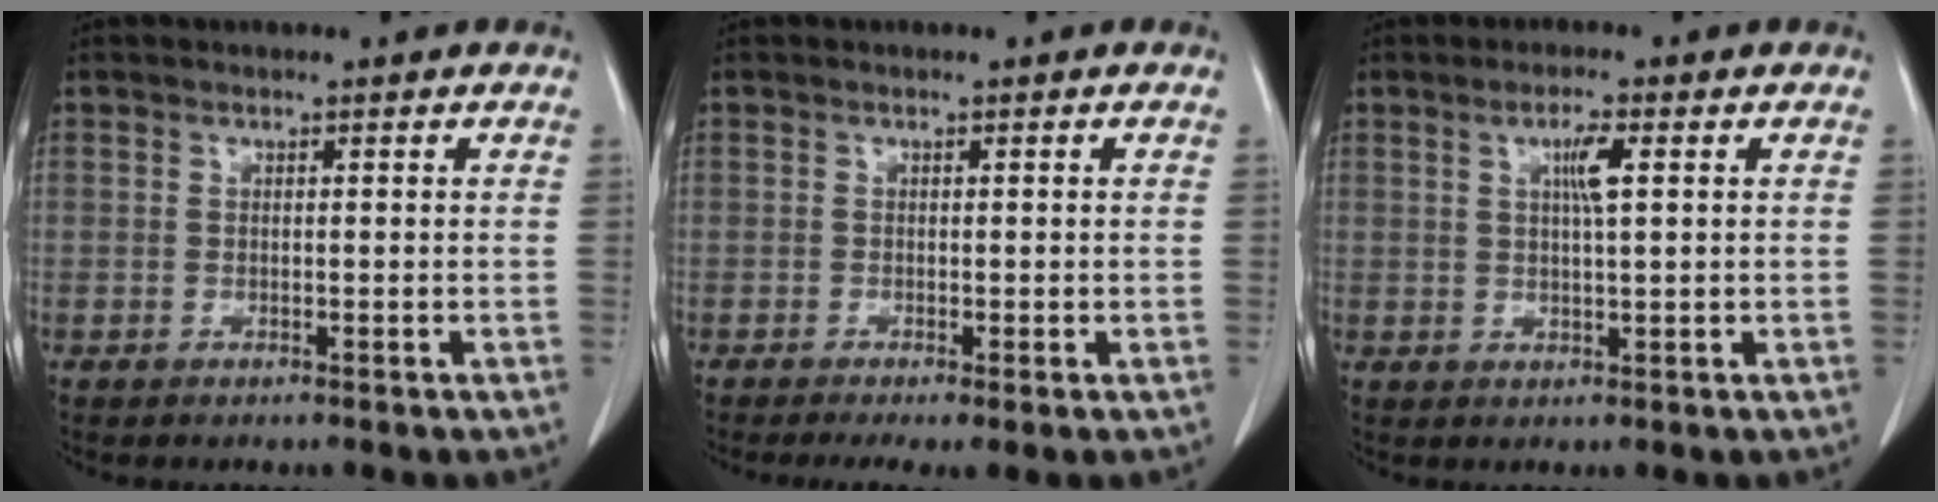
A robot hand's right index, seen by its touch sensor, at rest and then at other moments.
{"total": 3.5, "force": [-1.6, 0.9, 3.0], "torque": [-0.049, -0.009, -0.021]}
{"total": 3.5, "force": [1.2, 0.3, 3.3], "torque": [-0.060, 0.001, 0.022]}